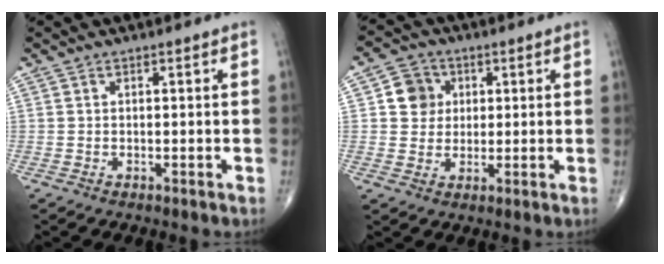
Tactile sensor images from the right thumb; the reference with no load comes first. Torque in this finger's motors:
{"motor_torque": [0.06, 1.00, 0.24, -0.06, 0.00]}